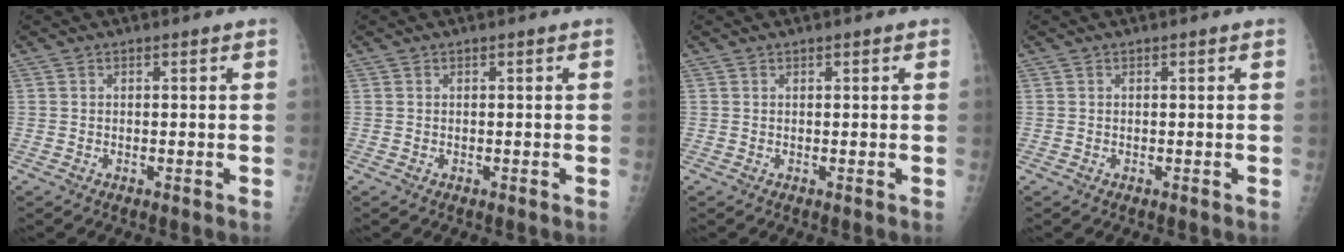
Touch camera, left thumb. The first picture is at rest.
{"total": 0.0}
{"total": 0.6, "force": [0.4, 0.2, 0.4], "torque": [-0.006, -0.001, 0.004]}
{"total": 0.0}